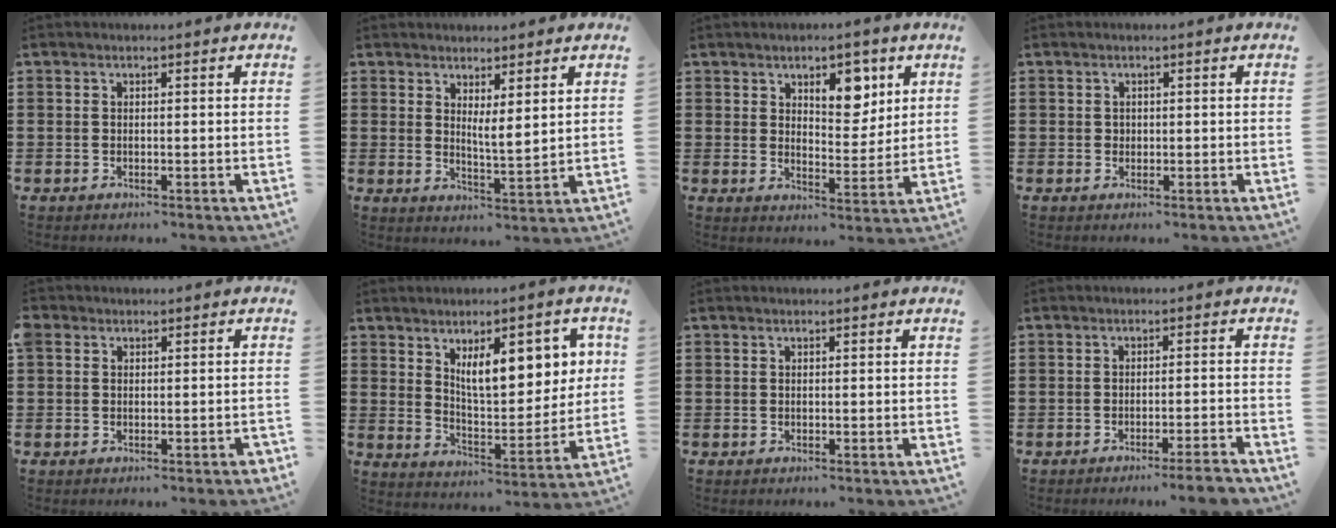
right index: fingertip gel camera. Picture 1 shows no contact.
{"total": 2.9, "force": [2.3, 0.3, 1.8], "torque": [-0.037, -0.006, 0.038]}
{"total": 6.9, "force": [4.0, 3.7, 4.2], "torque": [-0.065, -0.003, 0.065]}
{"total": 0.7, "force": [0.2, 0.6, 0.2], "torque": [-0.005, 0.004, 0.004]}
{"total": 1.4, "force": [-0.3, 1.3, 0.3], "torque": [-0.009, 0.004, -0.009]}
{"total": 10.4, "force": [4.6, 4.3, 8.2], "torque": [-0.130, -0.008, 0.073]}
{"total": 0.0}
{"total": 3.2, "force": [-2.7, -0.4, 1.6], "torque": [-0.026, -0.008, -0.051]}